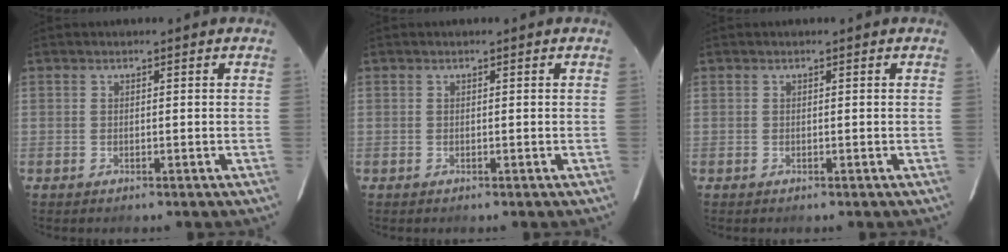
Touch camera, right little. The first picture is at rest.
{"total": 0.0}
{"total": 0.0}